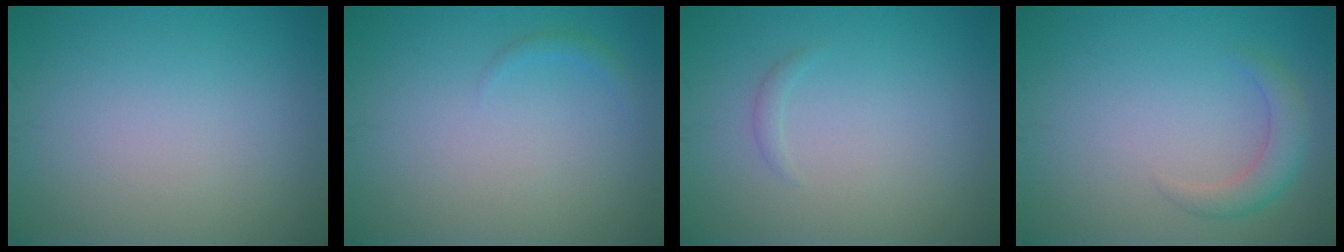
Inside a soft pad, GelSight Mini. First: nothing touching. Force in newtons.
{"total": 0.7, "press": 0.7, "slide": 0.1}
{"total": 0.6, "press": 0.6, "slide": 0.1}
{"total": 2.4, "press": 2.4, "slide": 0.1}